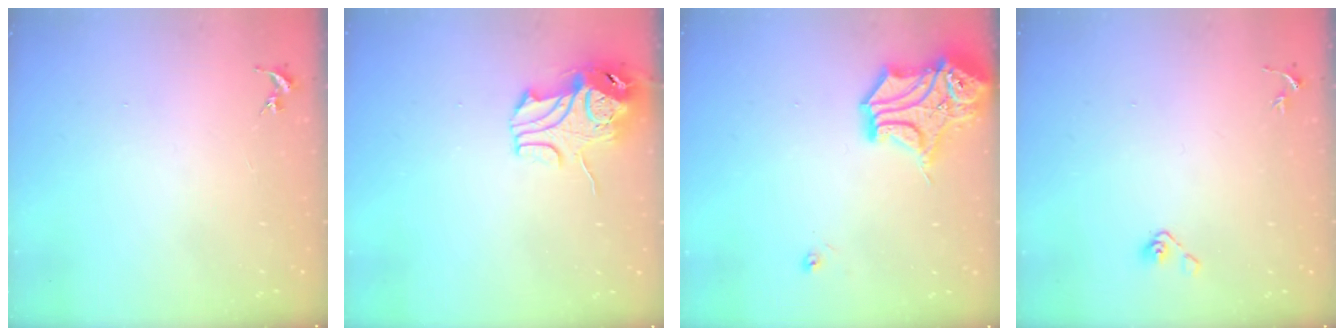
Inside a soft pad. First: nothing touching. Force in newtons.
{"total": 10.3, "press": 10.2, "slide": 1.5}
{"total": 16.0, "press": 15.9, "slide": 2.2}
{"total": 5.3, "press": 4.9, "slide": 2.2}